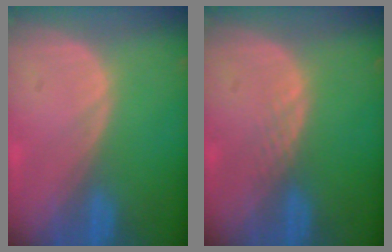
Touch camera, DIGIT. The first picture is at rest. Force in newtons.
{"total": 1.3, "press": 1.2, "slide": 0.1}